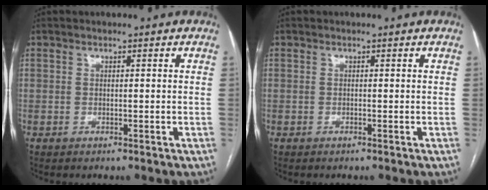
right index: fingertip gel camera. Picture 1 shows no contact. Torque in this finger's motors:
{"motor_torque": [0.11, 0.08, -0.09, 0.01]}